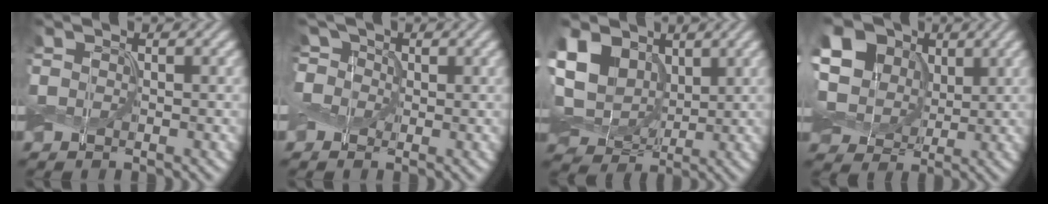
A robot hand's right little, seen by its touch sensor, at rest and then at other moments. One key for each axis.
{"total": 5.9, "fx": 2.8, "fy": 4.3, "fz": 2.8, "tx": -0.072, "ty": 0.022, "tz": 0.022}
{"total": 11.3, "fx": 2.9, "fy": 8.6, "fz": 6.6, "tx": -0.164, "ty": 0.030, "tz": 0.040}
{"total": 15.1, "fx": 4.9, "fy": 12.2, "fz": 7.4, "tx": -0.178, "ty": 0.024, "tz": 0.083}